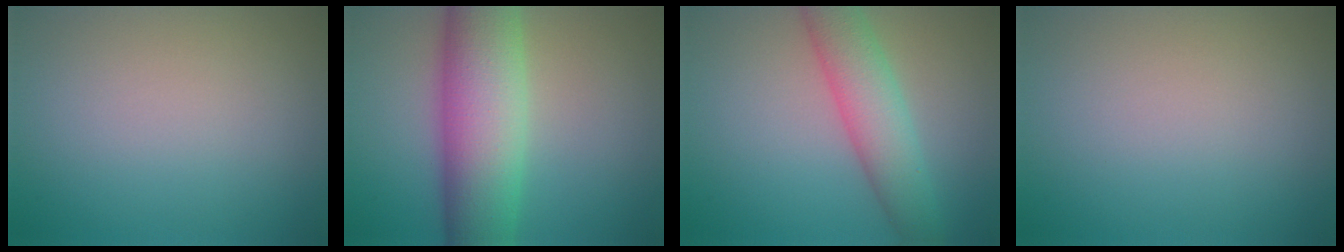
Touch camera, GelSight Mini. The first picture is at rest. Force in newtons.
{"total": 10.3, "press": 10.3, "slide": 0.3}
{"total": 5.6, "press": 5.6, "slide": 0.2}
{"total": 0.0}